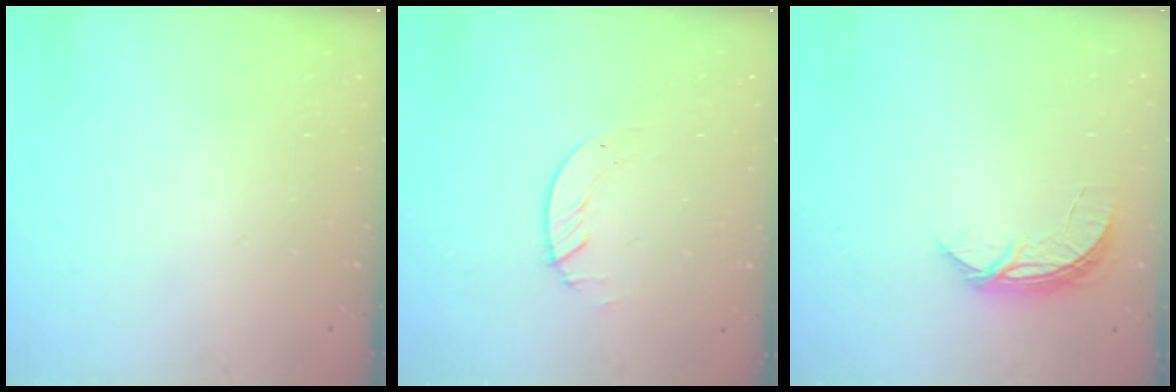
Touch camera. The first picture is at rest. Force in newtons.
{"total": 1.3, "press": 1.2, "slide": 0.1}
{"total": 5.6, "press": 5.6, "slide": 0.5}